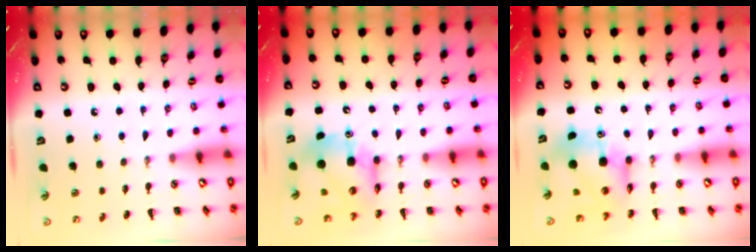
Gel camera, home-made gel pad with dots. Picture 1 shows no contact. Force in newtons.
{"total": 10.2, "press": 9.8, "slide": 2.9}
{"total": 10.4, "press": 9.9, "slide": 3.0}